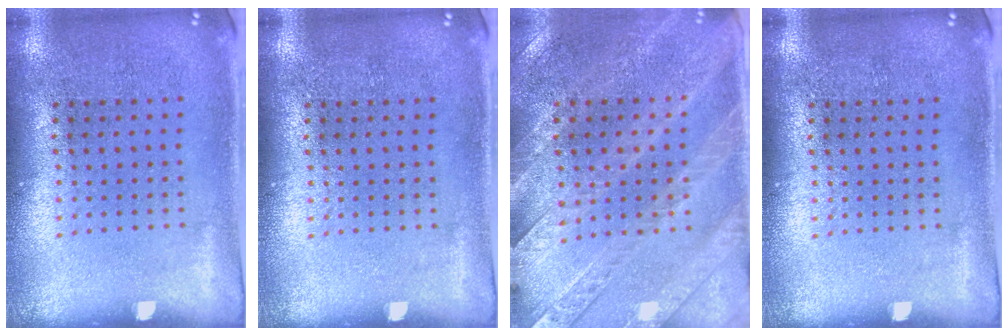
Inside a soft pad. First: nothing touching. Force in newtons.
{"total": 0.0}
{"total": 3.0, "press": 2.7, "slide": 1.1}
{"total": 0.0}